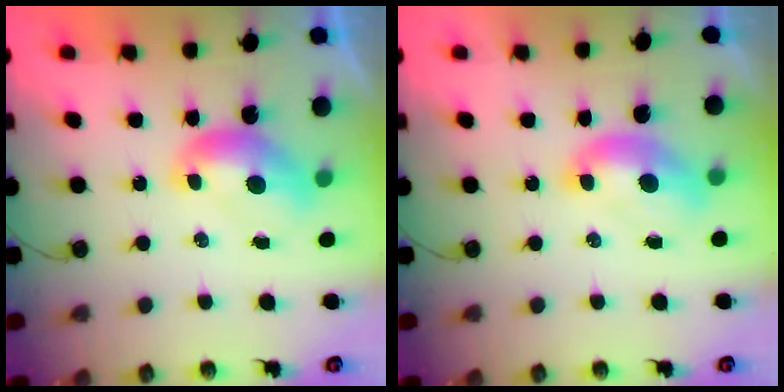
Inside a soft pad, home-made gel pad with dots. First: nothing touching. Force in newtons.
{"total": 1.5, "press": 1.4, "slide": 0.6}